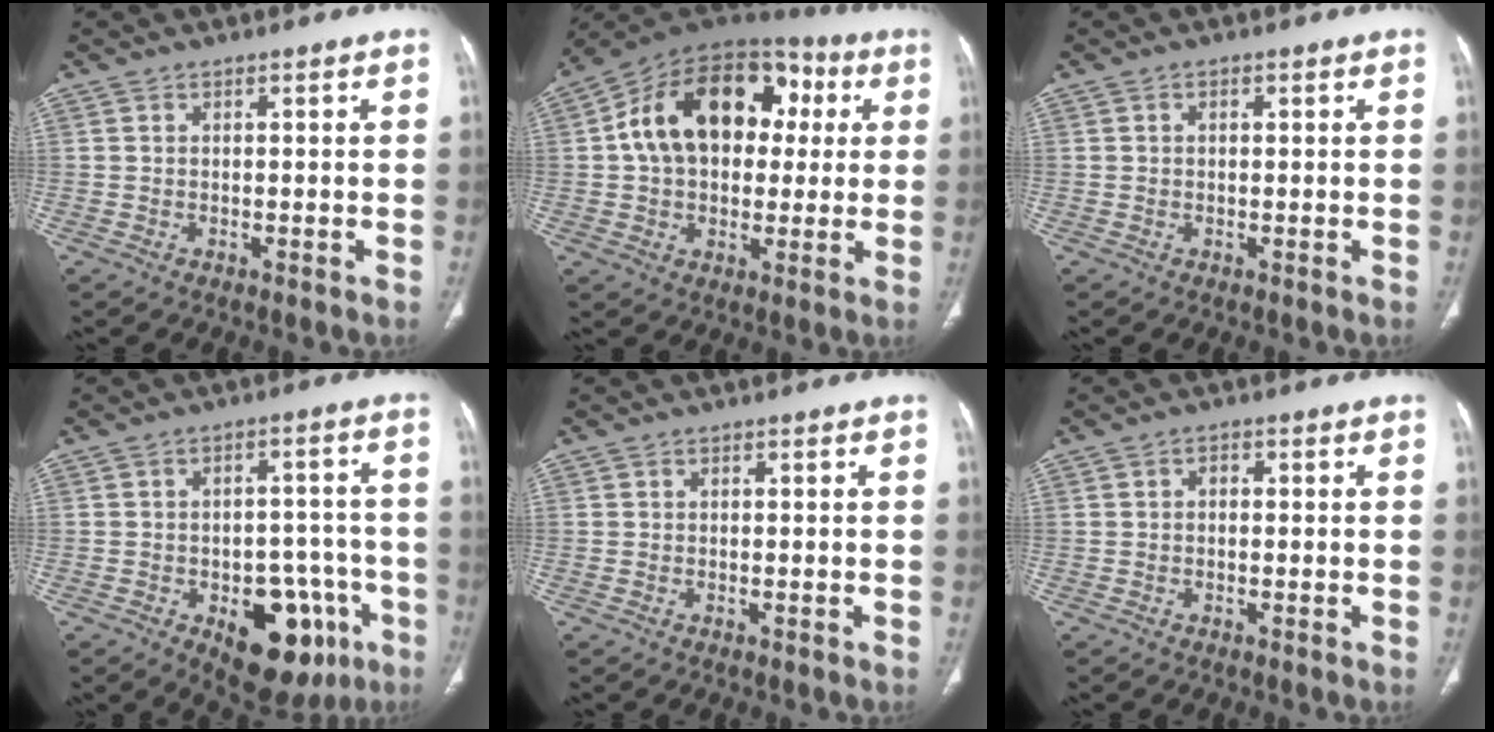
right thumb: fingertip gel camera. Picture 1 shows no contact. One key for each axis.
{"total": 22.3, "fx": 3.5, "fy": 15.2, "fz": 15.9, "tx": -0.234, "ty": 0.033, "tz": 0.050}
{"total": 0.8, "fx": 0.2, "fy": 0.5, "fz": 0.5, "tx": -0.010, "ty": 0.002, "tz": 0.003}
{"total": 15.9, "fx": -6.6, "fy": 8.9, "fz": 11.4, "tx": -0.110, "ty": 0.036, "tz": -0.077}
{"total": 0.0}
{"total": 1.2, "fx": 0.0, "fy": 0.9, "fz": 0.8, "tx": -0.007, "ty": 0.006, "tz": -0.005}